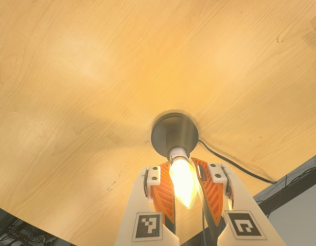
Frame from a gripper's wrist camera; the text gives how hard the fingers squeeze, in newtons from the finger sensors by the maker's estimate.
{"total": 24.7, "left": 21.0, "right": 28.4}